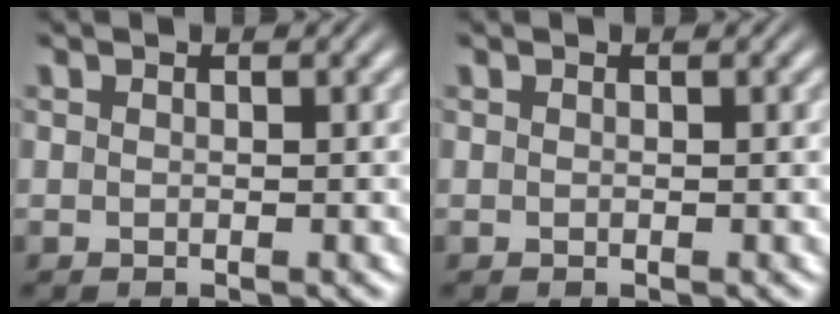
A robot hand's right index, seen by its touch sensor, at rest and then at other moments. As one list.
[{"total": 0.0}]